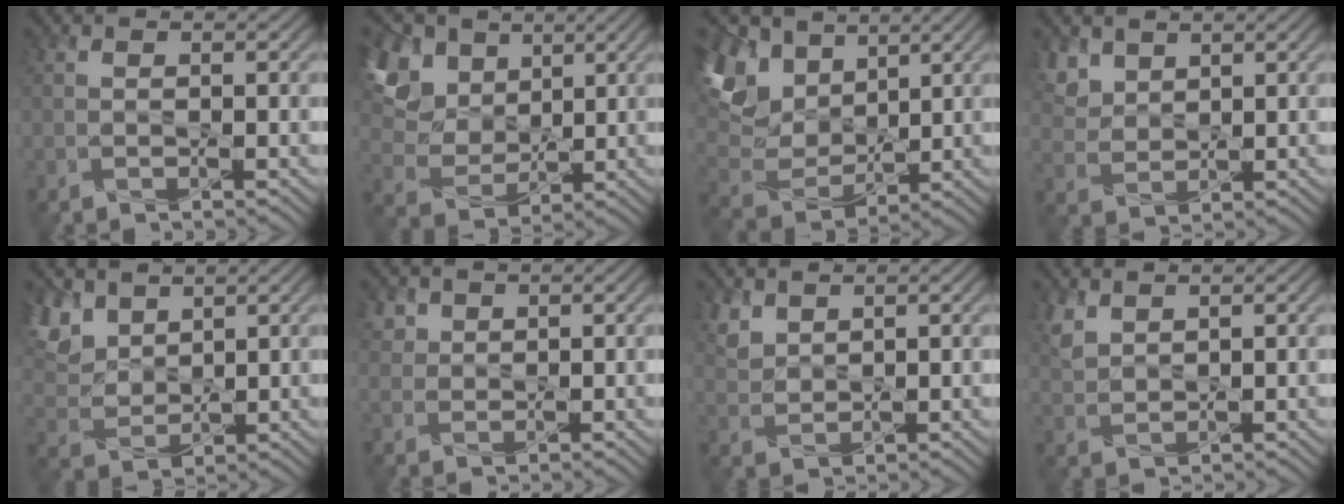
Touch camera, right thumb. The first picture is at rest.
{"total": 12.7, "force": [5.8, 8.7, 7.2], "torque": [-0.223, 0.029, 0.109]}
{"total": 13.5, "force": [6.3, 8.8, 8.1], "torque": [-0.241, 0.027, 0.123]}
{"total": 4.4, "force": [2.9, 2.8, 1.9], "torque": [-0.062, -0.005, 0.068]}
{"total": 8.9, "force": [5.4, 5.2, 4.7], "torque": [-0.160, 0.006, 0.116]}
{"total": 2.4, "force": [1.5, 1.8, 0.6], "torque": [-0.023, -0.005, 0.038]}
{"total": 3.2, "force": [2.3, 1.8, 1.3], "torque": [-0.039, -0.002, 0.055]}
{"total": 2.9, "force": [2.1, 1.4, 1.3], "torque": [-0.041, 0.000, 0.053]}